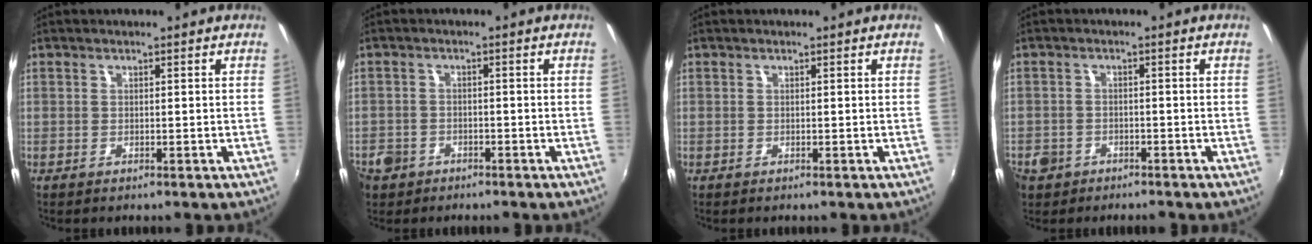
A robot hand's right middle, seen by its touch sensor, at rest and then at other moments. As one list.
[{"total": 5.7, "force": [-3.2, 4.4, 1.6], "torque": [-0.055, 0.002, -0.055]}, {"total": 0.0}, {"total": 4.7, "force": [-2.8, 3.5, 1.3], "torque": [-0.045, -0.002, -0.048]}]